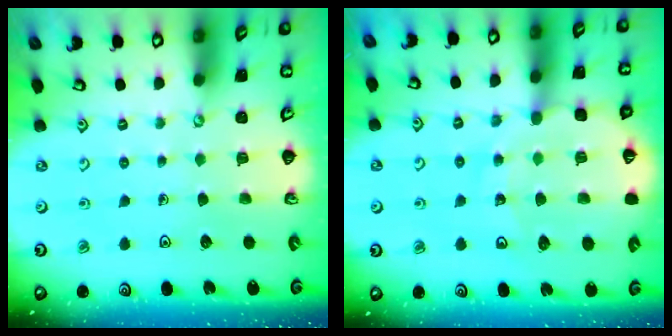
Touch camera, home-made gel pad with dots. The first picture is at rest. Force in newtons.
{"total": 11.7, "press": 11.2, "slide": 3.1}